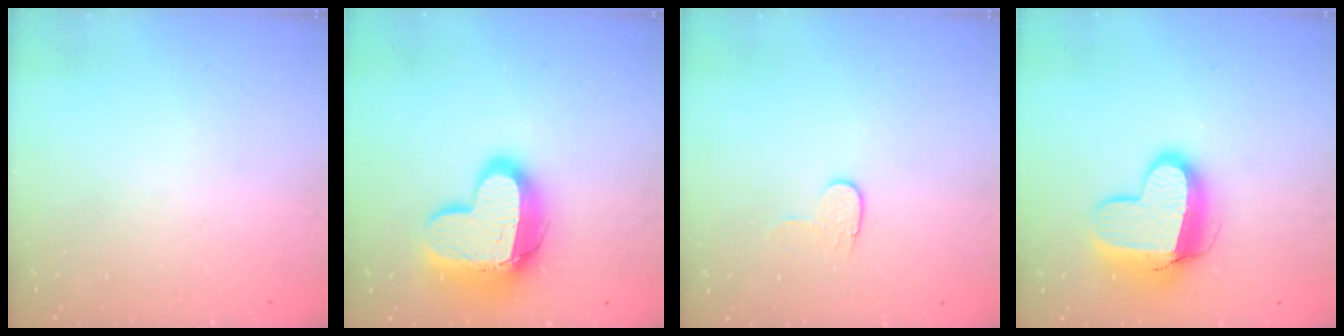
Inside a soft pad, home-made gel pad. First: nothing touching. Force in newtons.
{"total": 16.2, "press": 16.2, "slide": 1.4}
{"total": 6.2, "press": 6.2, "slide": 0.5}
{"total": 13.4, "press": 13.3, "slide": 1.3}